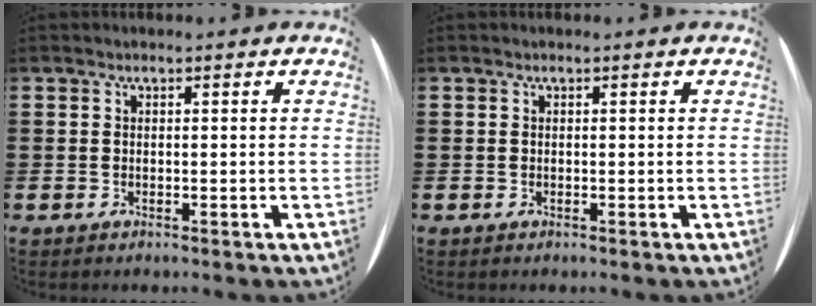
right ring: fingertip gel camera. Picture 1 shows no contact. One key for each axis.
{"total": 0.0}